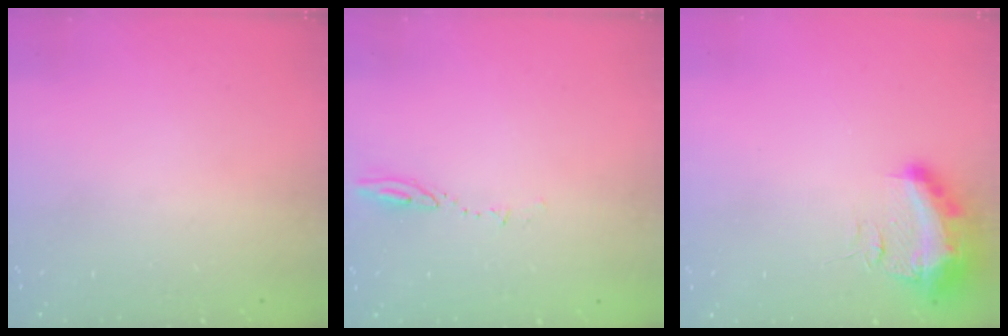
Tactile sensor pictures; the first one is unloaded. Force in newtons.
{"total": 4.5, "press": 4.4, "slide": 0.5}
{"total": 17.3, "press": 13.2, "slide": 11.2}